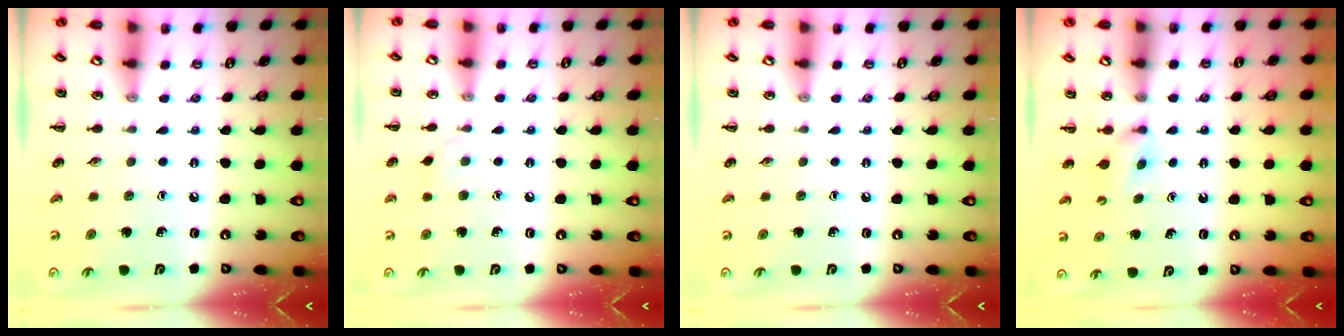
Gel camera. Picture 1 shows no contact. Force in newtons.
{"total": 5.0, "press": 4.6, "slide": 1.9}
{"total": 0.0}
{"total": 3.4, "press": 3.2, "slide": 1.2}